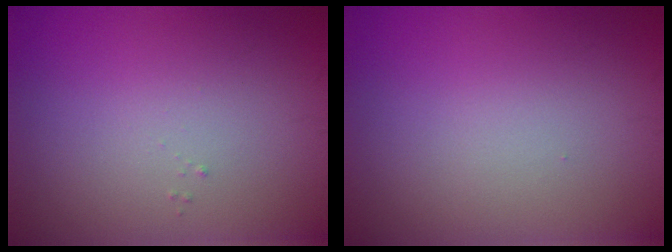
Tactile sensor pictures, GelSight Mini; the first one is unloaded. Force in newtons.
{"total": 0.0}